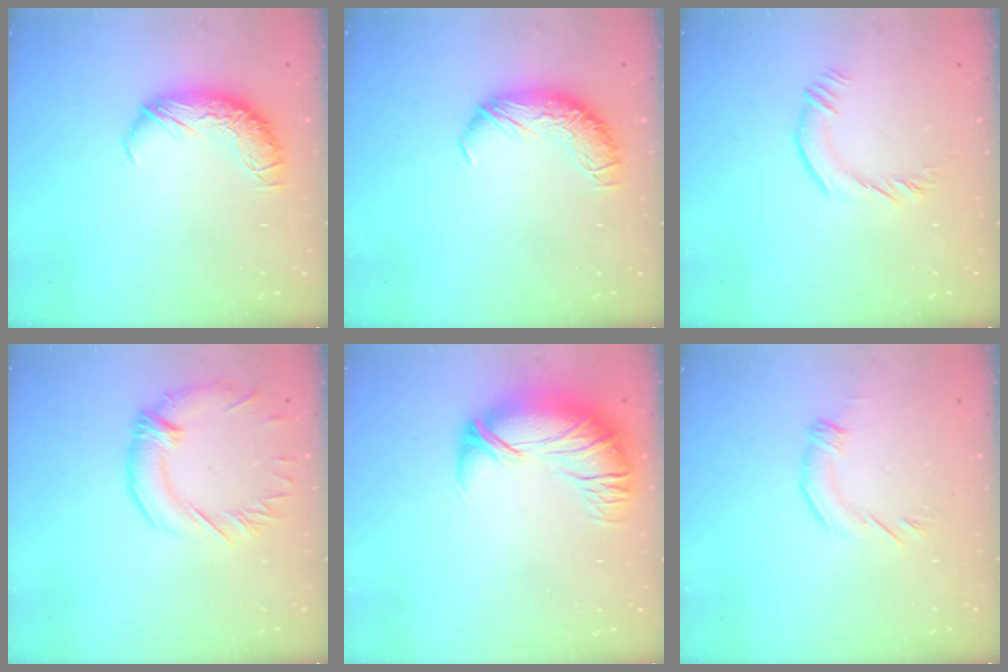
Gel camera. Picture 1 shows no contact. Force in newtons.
{"total": 0.0}
{"total": 2.5, "press": 2.3, "slide": 0.9}
{"total": 2.1, "press": 1.3, "slide": 1.6}
{"total": 2.9, "press": 0.6, "slide": 2.9}
{"total": 2.4, "press": 2.1, "slide": 1.0}